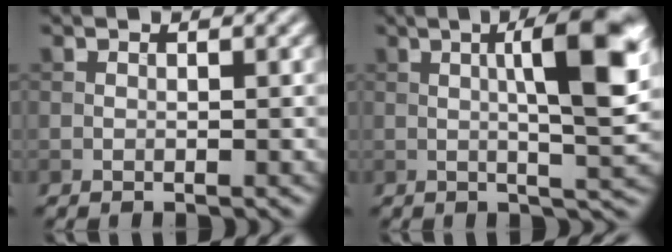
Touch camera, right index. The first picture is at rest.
{"total": 9.2, "force": [1.7, 1.9, 8.8], "torque": [-0.116, 0.014, 0.024]}